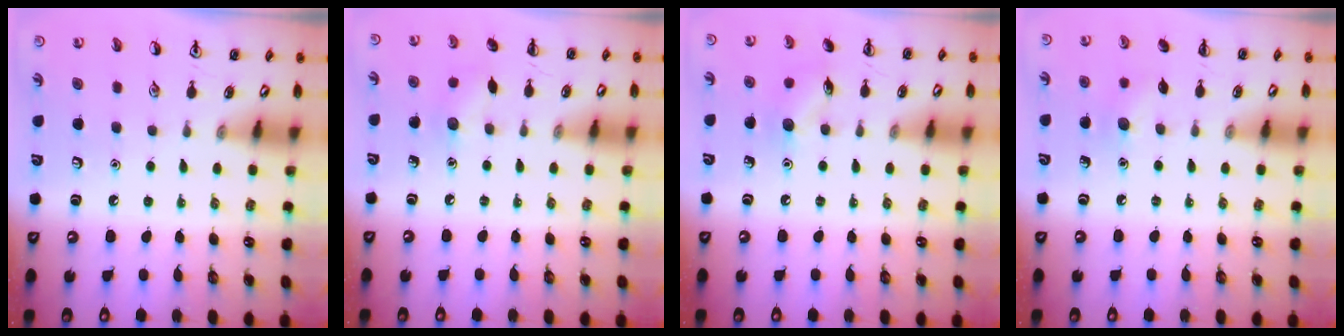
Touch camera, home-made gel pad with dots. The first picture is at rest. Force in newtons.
{"total": 6.9, "press": 6.8, "slide": 1.3}
{"total": 6.9, "press": 6.8, "slide": 1.3}
{"total": 7.2, "press": 6.9, "slide": 2.1}